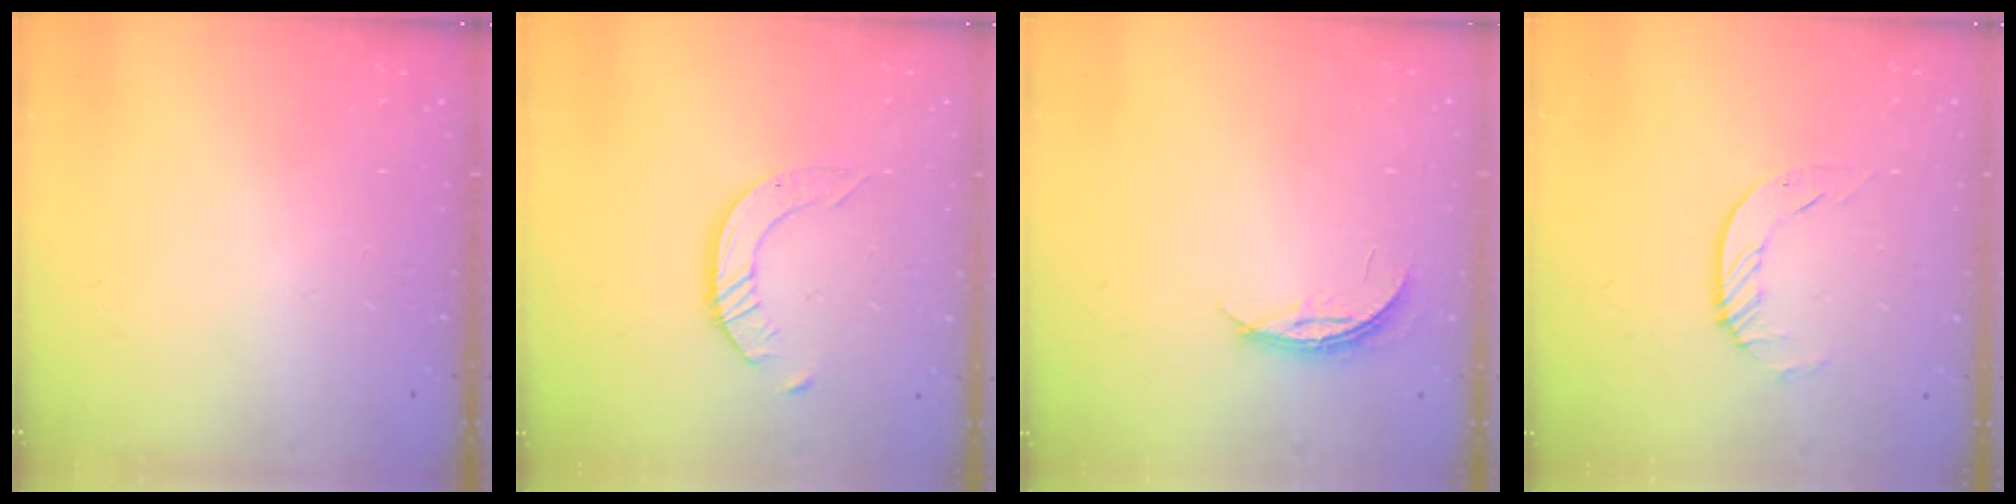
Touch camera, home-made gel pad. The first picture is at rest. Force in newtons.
{"total": 4.0, "press": 4.0, "slide": 0.3}
{"total": 3.9, "press": 3.9, "slide": 0.4}
{"total": 2.5, "press": 2.5, "slide": 0.3}